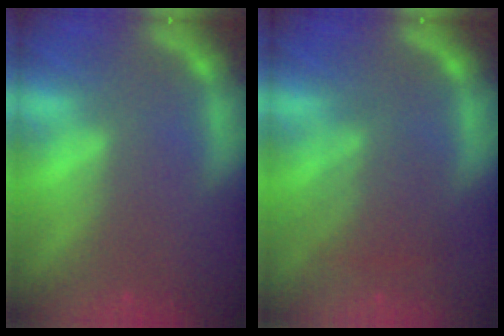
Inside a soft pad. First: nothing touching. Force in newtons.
{"total": 3.5}